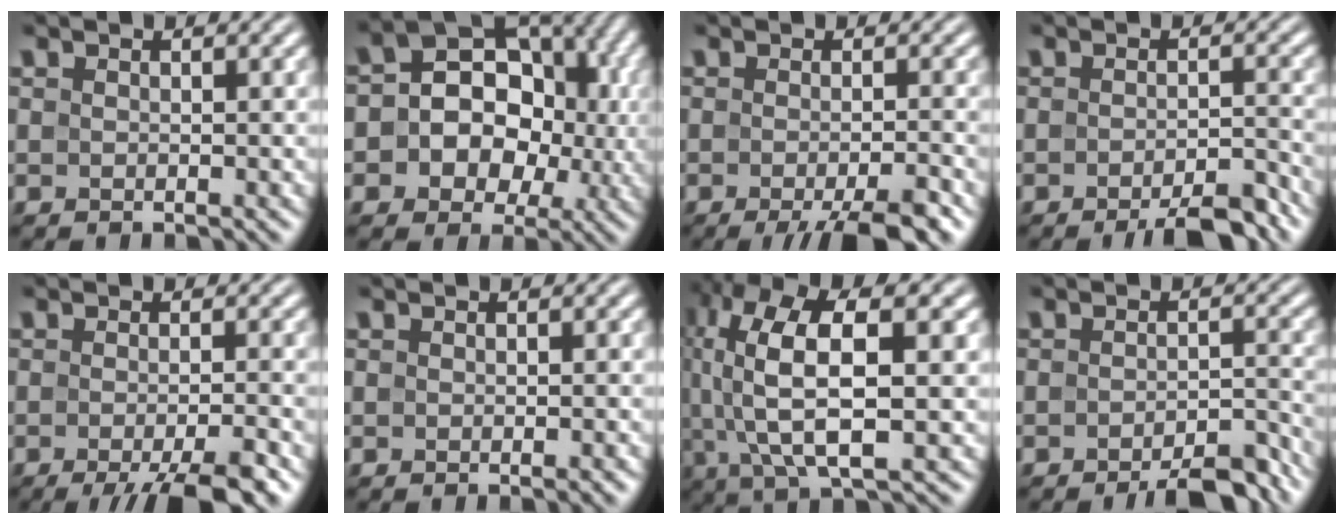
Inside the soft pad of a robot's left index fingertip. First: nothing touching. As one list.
[{"total": 12.4, "force": [0.4, 10.1, 7.3], "torque": [-0.099, 0.018, -0.019]}, {"total": 5.7, "force": [-3.4, 1.0, 4.5], "torque": [-0.055, -0.003, -0.052]}, {"total": 4.5, "force": [-3.3, 1.0, 2.9], "torque": [-0.039, 0.002, -0.049]}, {"total": 6.3, "force": [-3.6, 1.3, 5.1], "torque": [-0.062, -0.006, -0.053]}, {"total": 0.8, "force": [-0.4, 0.1, 0.6], "torque": [-0.008, 0.000, -0.005]}, {"total": 10.5, "force": [2.3, 4.1, 9.4], "torque": [-0.197, 0.013, 0.040]}, {"total": 4.6, "force": [-3.6, 1.1, 2.6], "torque": [-0.033, 0.005, -0.049]}]